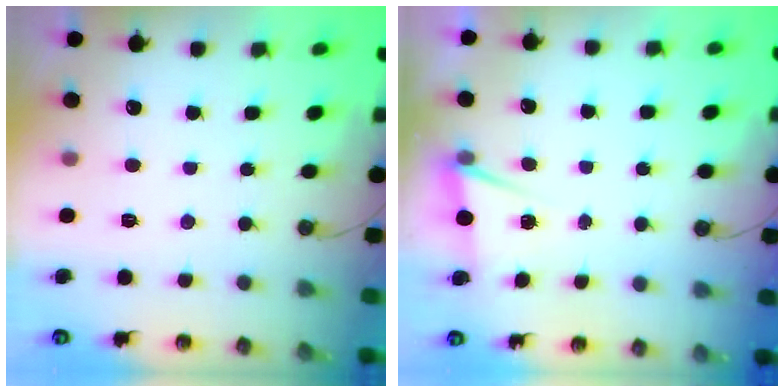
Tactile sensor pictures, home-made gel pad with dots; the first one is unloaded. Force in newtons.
{"total": 2.3, "press": 2.0, "slide": 1.1}